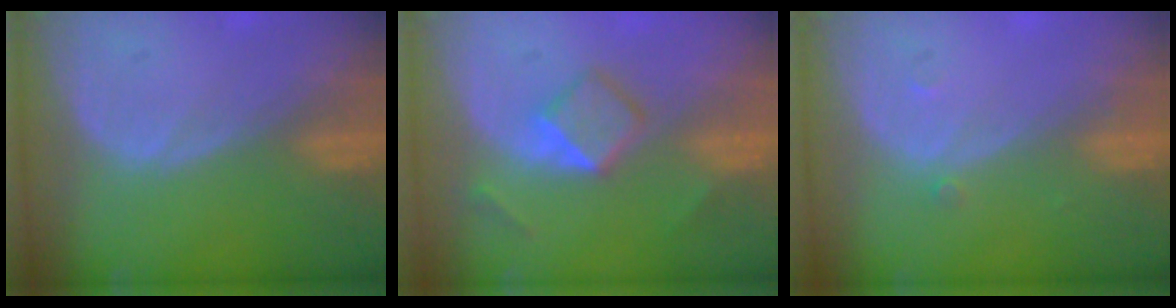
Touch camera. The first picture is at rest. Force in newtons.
{"total": 5.2, "press": 4.5, "slide": 2.6}
{"total": 0.7, "press": 0.7, "slide": 0.1}